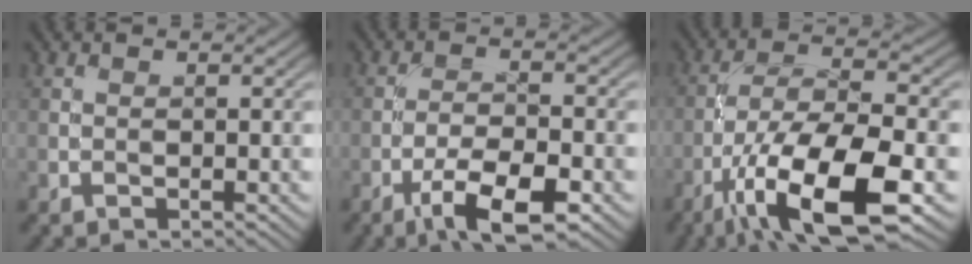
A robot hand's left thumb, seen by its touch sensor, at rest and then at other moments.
{"total": 7.7, "force": [-4.4, 2.3, 5.8], "torque": [-0.103, 0.000, -0.080]}
{"total": 15.2, "force": [-7.4, 5.1, 12.3], "torque": [-0.228, -0.012, -0.139]}